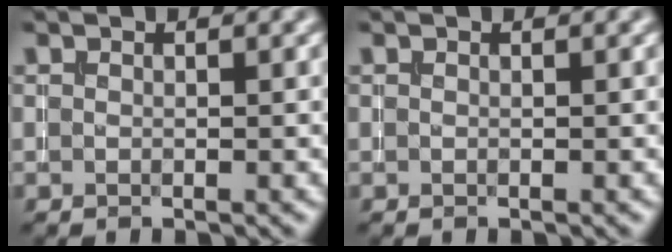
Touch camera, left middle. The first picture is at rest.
{"total": 0.0}